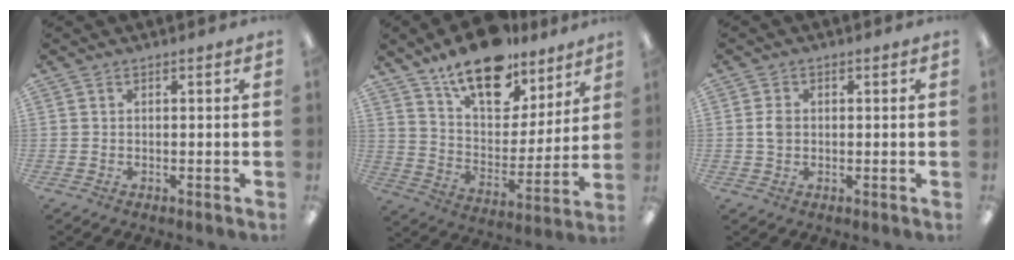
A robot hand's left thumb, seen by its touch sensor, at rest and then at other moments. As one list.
[{"total": 18.3, "force": [13.5, 8.8, 8.7], "torque": [-0.151, -0.081, 0.238]}, {"total": 2.5, "force": [0.2, 1.9, 1.6], "torque": [-0.024, 0.002, 0.001]}]